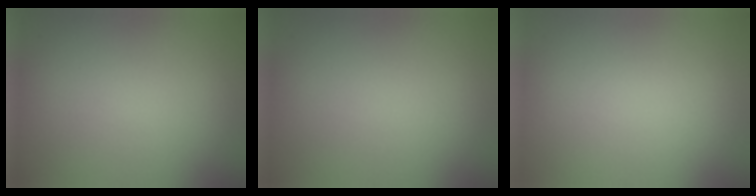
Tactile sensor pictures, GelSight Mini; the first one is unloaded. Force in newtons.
{"total": 0.0}
{"total": 0.0}